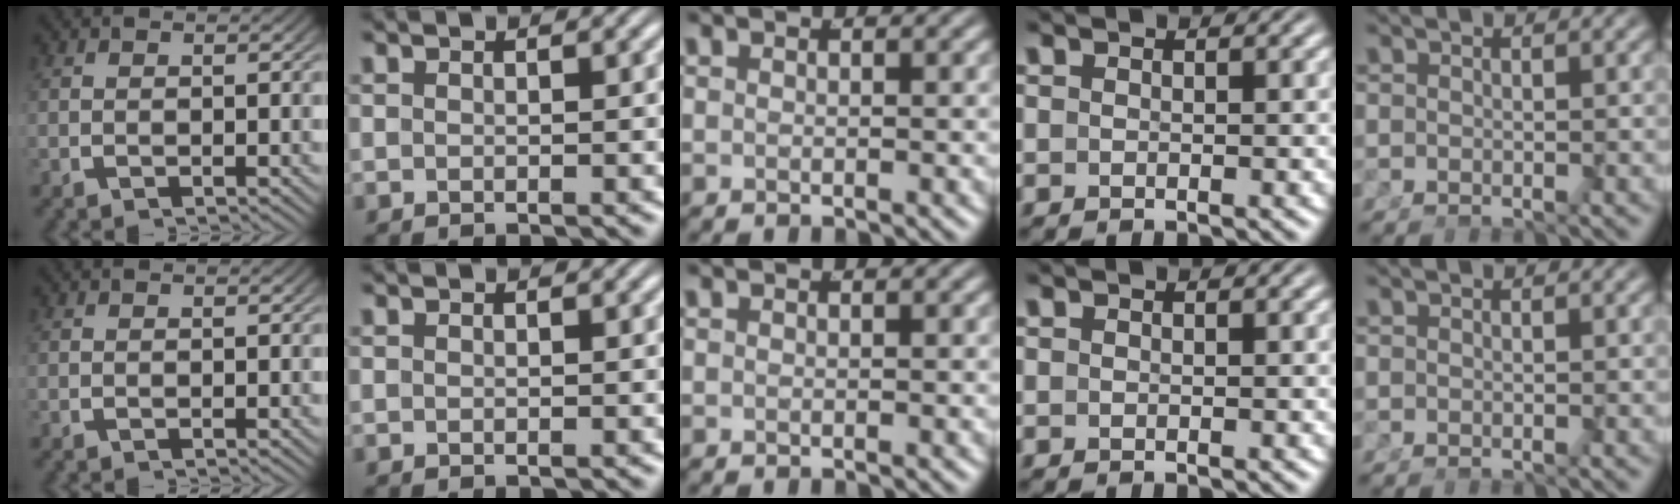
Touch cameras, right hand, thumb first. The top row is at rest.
{}